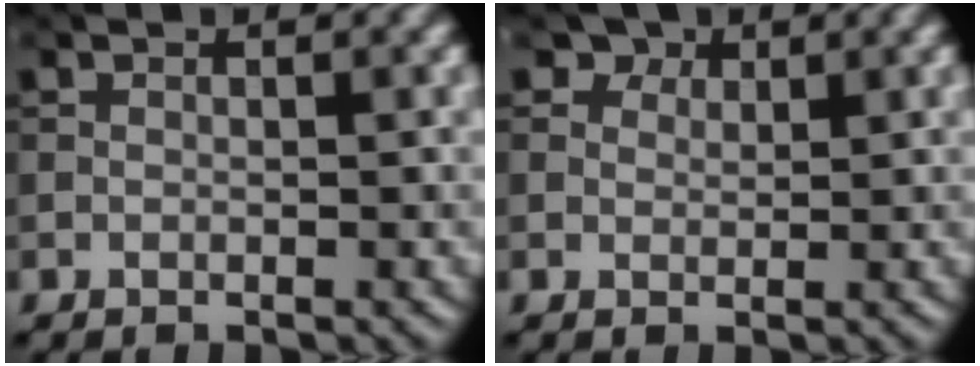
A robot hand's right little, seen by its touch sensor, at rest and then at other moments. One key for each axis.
{"total": 3.0, "fx": 2.1, "fy": 1.8, "fz": 1.0, "tx": -0.025, "ty": -0.013, "tz": 0.038}